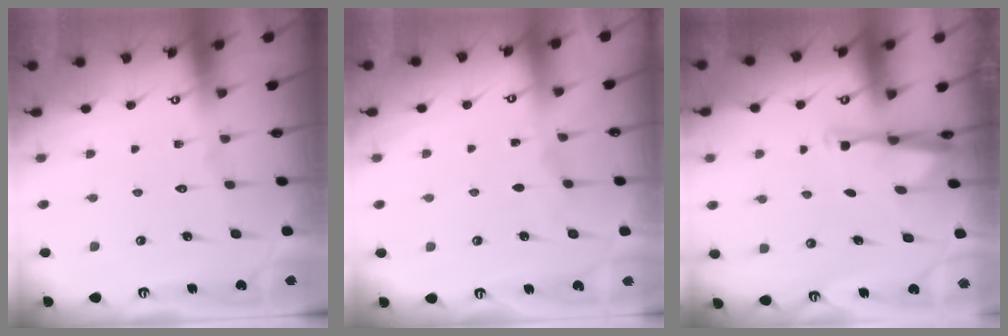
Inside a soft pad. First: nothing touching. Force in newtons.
{"total": 2.9, "press": 2.8, "slide": 0.4}
{"total": 2.9, "press": 2.9, "slide": 0.6}